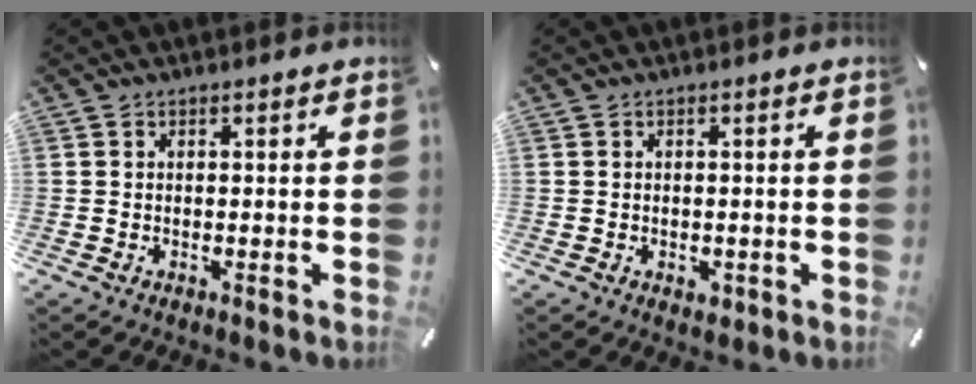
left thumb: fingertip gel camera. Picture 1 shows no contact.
{"total": 1.5, "force": [-0.5, 1.2, 0.8], "torque": [-0.014, 0.001, -0.008]}